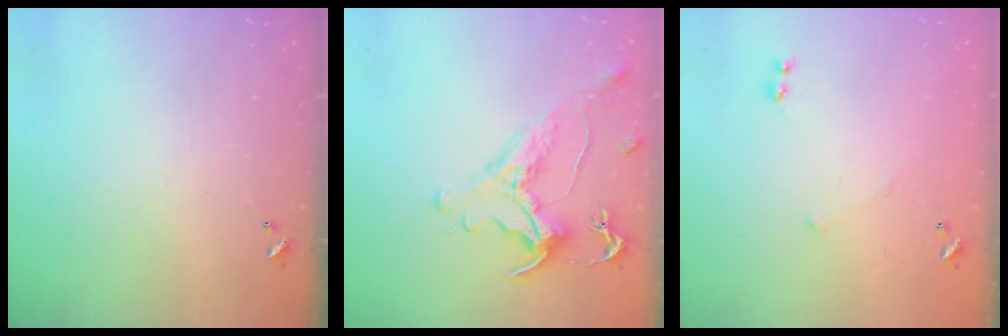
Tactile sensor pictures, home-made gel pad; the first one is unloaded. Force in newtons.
{"total": 1.6, "press": 1.0, "slide": 1.3}
{"total": 5.7, "press": 5.7, "slide": 0.8}